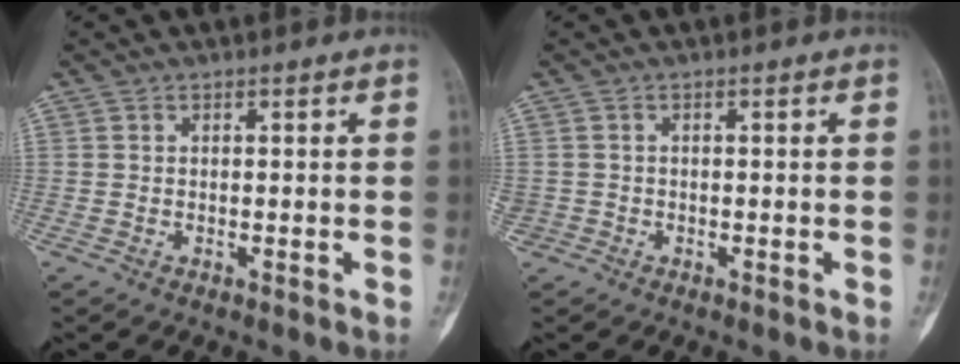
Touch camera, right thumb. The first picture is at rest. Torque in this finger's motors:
{"motor_torque": [2.43, 2.58, 2.35, -0.42, 0.98]}